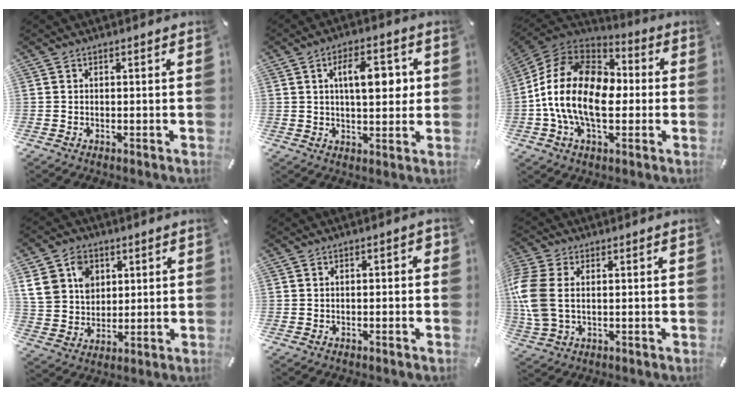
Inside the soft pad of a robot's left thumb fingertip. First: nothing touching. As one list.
[{"total": 10.3, "force": [2.6, 5.1, 8.6], "torque": [-0.129, 0.000, 0.038]}, {"total": 19.8, "force": [-3.3, 13.1, 14.4], "torque": [-0.294, 0.027, -0.058]}, {"total": 11.2, "force": [4.2, 9.3, 4.7], "torque": [-0.102, 0.000, 0.078]}, {"total": 1.8, "force": [-1.0, 0.9, 1.3], "torque": [-0.022, 0.006, -0.019]}, {"total": 9.2, "force": [0.6, 6.2, 6.8], "torque": [-0.170, 0.002, 0.010]}]